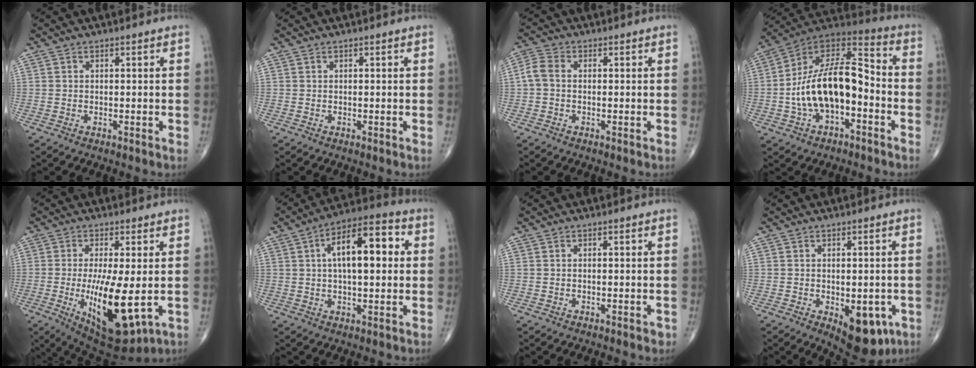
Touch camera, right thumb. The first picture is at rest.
{"total": 0.0}
{"total": 3.6, "force": [-0.2, 2.5, 2.6], "torque": [-0.061, 0.010, -0.015]}
{"total": 18.5, "force": [-3.5, 9.6, 15.5], "torque": [-0.263, 0.055, -0.065]}
{"total": 14.8, "force": [-2.4, 4.8, 13.8], "torque": [-0.238, -0.029, -0.024]}
{"total": 14.1, "force": [2.5, 6.1, 12.4], "torque": [-0.180, 0.024, 0.032]}
{"total": 1.0, "force": [-0.5, 0.4, 0.7], "torque": [-0.009, -0.001, -0.007]}
{"total": 10.1, "force": [-3.6, 5.3, 7.9], "torque": [-0.079, 0.000, -0.036]}